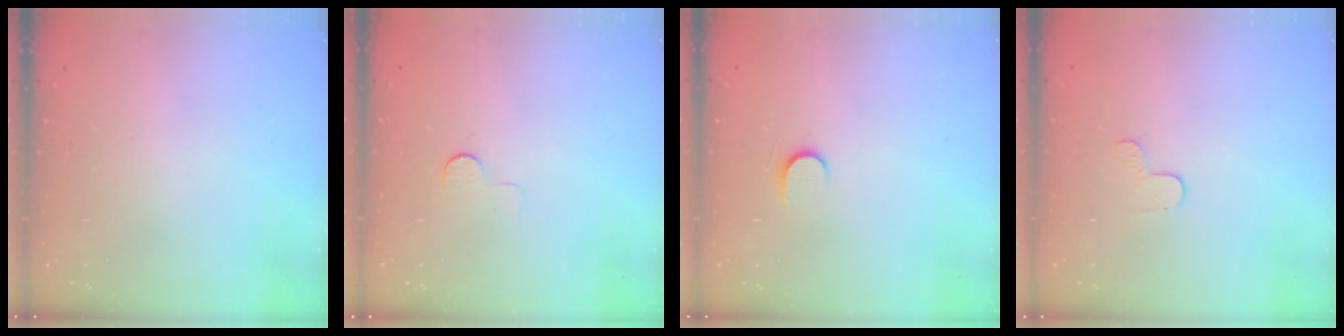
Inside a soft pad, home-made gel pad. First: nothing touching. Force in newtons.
{"total": 4.2, "press": 4.2, "slide": 0.3}
{"total": 4.4, "press": 4.4, "slide": 0.5}
{"total": 4.7, "press": 4.6, "slide": 0.5}